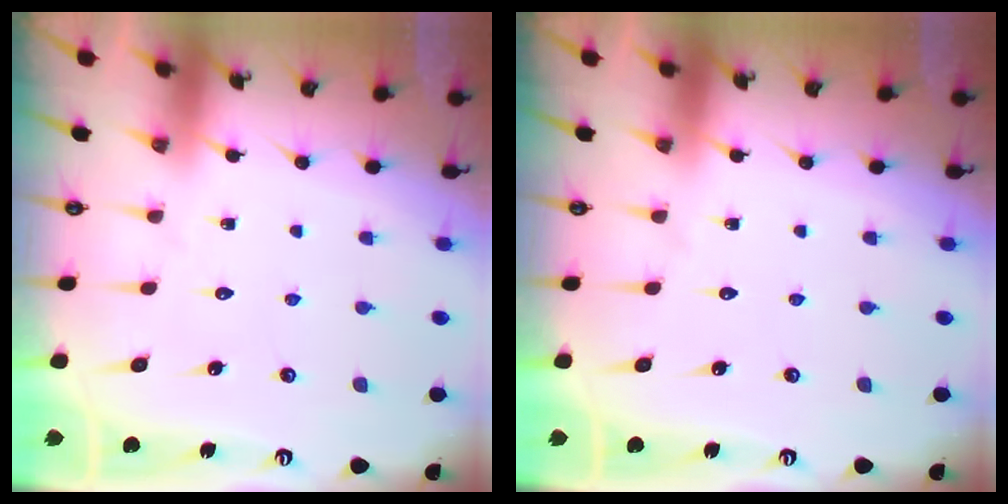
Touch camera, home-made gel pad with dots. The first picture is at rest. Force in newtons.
{"total": 0.0}